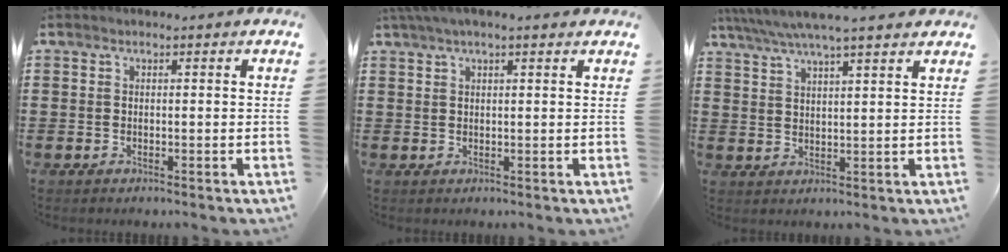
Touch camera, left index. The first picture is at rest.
{"total": 2.6, "force": [1.8, 0.3, 1.9], "torque": [-0.039, 0.004, 0.032]}
{"total": 5.2, "force": [4.3, 0.2, 2.9], "torque": [-0.069, -0.014, 0.074]}